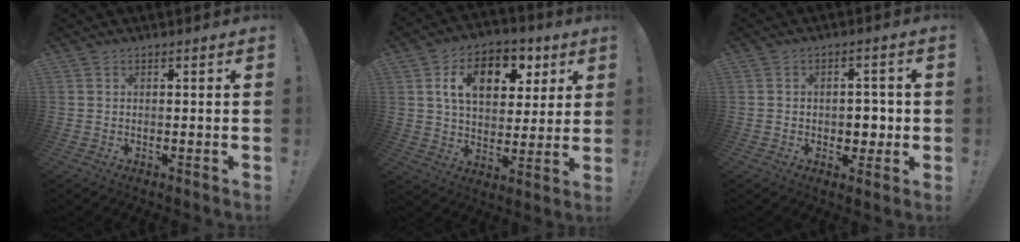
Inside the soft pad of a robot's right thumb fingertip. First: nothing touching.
{"total": 14.9, "force": [6.0, 9.8, 9.4], "torque": [-0.139, -0.018, 0.107]}
{"total": 5.2, "force": [-1.0, 4.5, 2.4], "torque": [-0.029, 0.011, -0.015]}